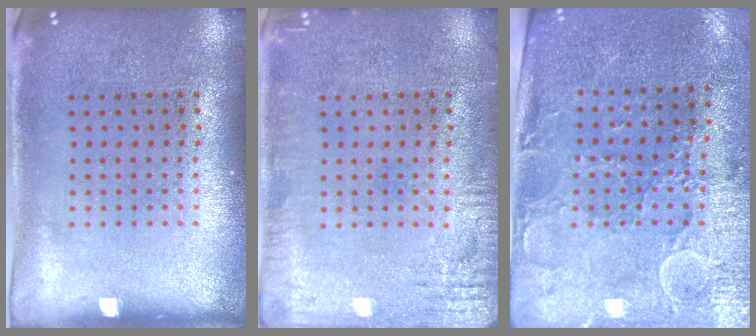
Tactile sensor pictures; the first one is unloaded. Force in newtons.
{"total": 2.7, "press": 2.7, "slide": 0.2}
{"total": 3.0, "press": 2.7, "slide": 1.3}